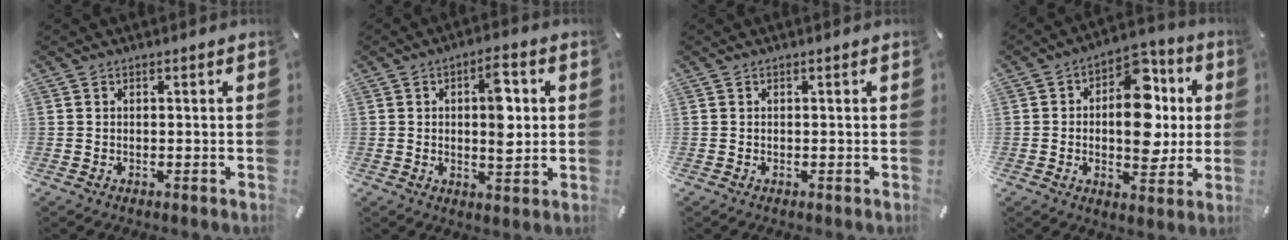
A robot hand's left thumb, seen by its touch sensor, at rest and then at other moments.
{"total": 9.6, "force": [1.5, 4.6, 8.4], "torque": [-0.114, -0.009, 0.018]}
{"total": 0.0}
{"total": 16.4, "force": [1.2, 10.6, 12.5], "torque": [-0.161, -0.011, 0.021]}